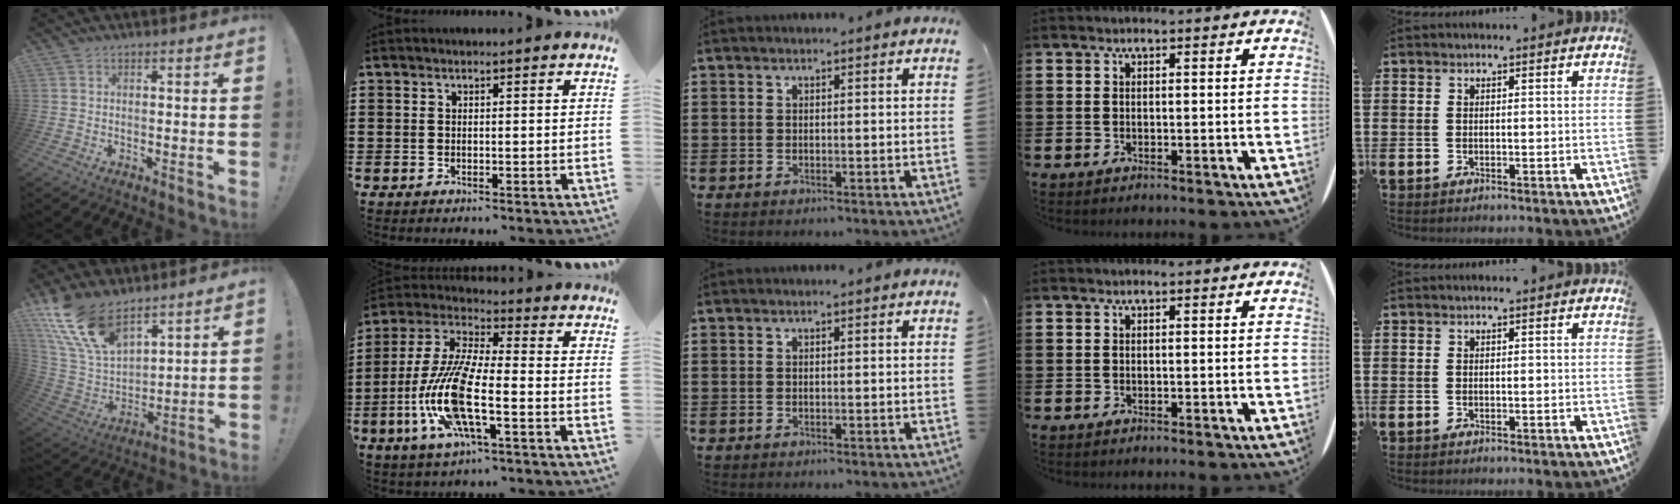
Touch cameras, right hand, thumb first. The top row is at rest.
{"thumb": {"total": 17.4, "force": [12.5, 8.2, 8.9], "torque": [-0.201, -0.076, 0.239]}, "index": {"total": 13.0, "force": [-4.6, 3.2, 11.7], "torque": [-0.269, -0.022, -0.091]}}